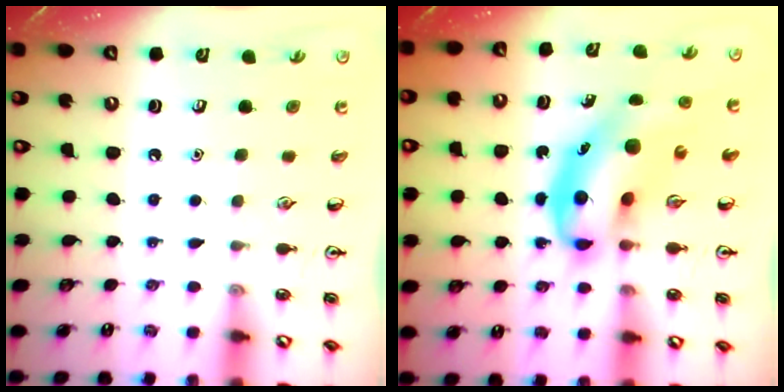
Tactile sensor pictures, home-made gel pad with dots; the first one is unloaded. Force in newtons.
{"total": 12.5, "press": 12.0, "slide": 3.5}